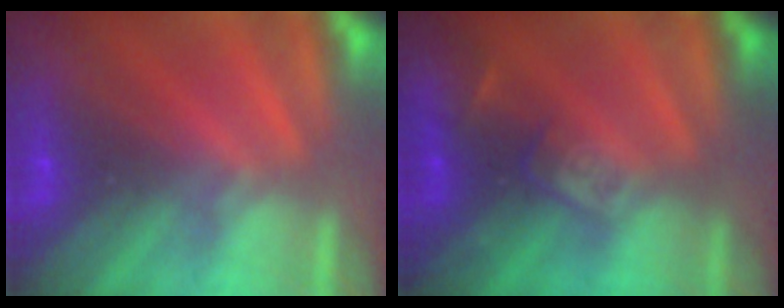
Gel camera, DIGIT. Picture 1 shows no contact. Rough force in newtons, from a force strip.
{"total": 2.4}